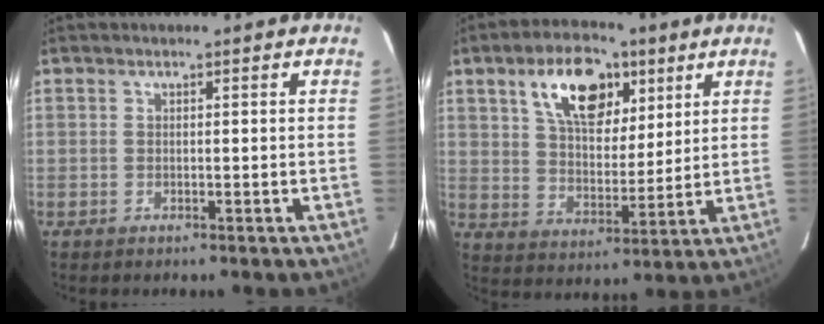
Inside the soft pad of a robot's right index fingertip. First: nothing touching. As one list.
[{"total": 14.4, "force": [7.3, 7.6, 9.9], "torque": [-0.165, 0.020, 0.127]}]